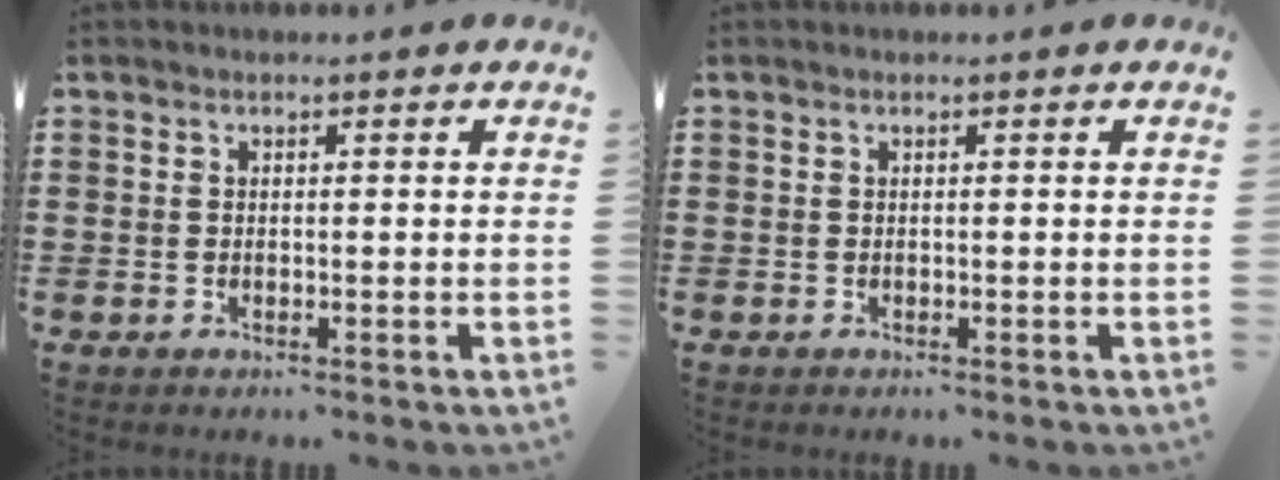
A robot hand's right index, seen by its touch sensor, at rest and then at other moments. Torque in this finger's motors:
{"motor_torque": [0.11, 0.06, -0.02, 0.02]}